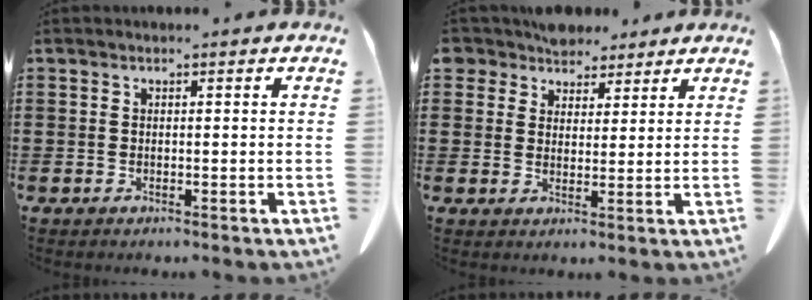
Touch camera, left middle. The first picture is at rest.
{"total": 5.4, "force": [4.7, 2.6, 0.8], "torque": [-0.040, -0.003, 0.089]}